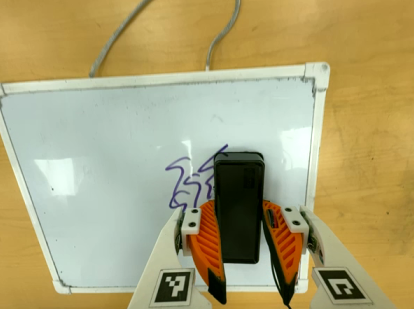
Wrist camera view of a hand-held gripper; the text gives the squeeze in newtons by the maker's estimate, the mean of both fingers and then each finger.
{"total": 11.6, "left": 11.6, "right": 11.7}